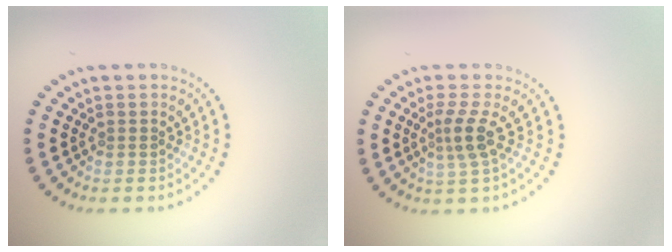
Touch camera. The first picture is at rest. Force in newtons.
{"total": 2.5, "press": 1.8, "slide": 1.6}